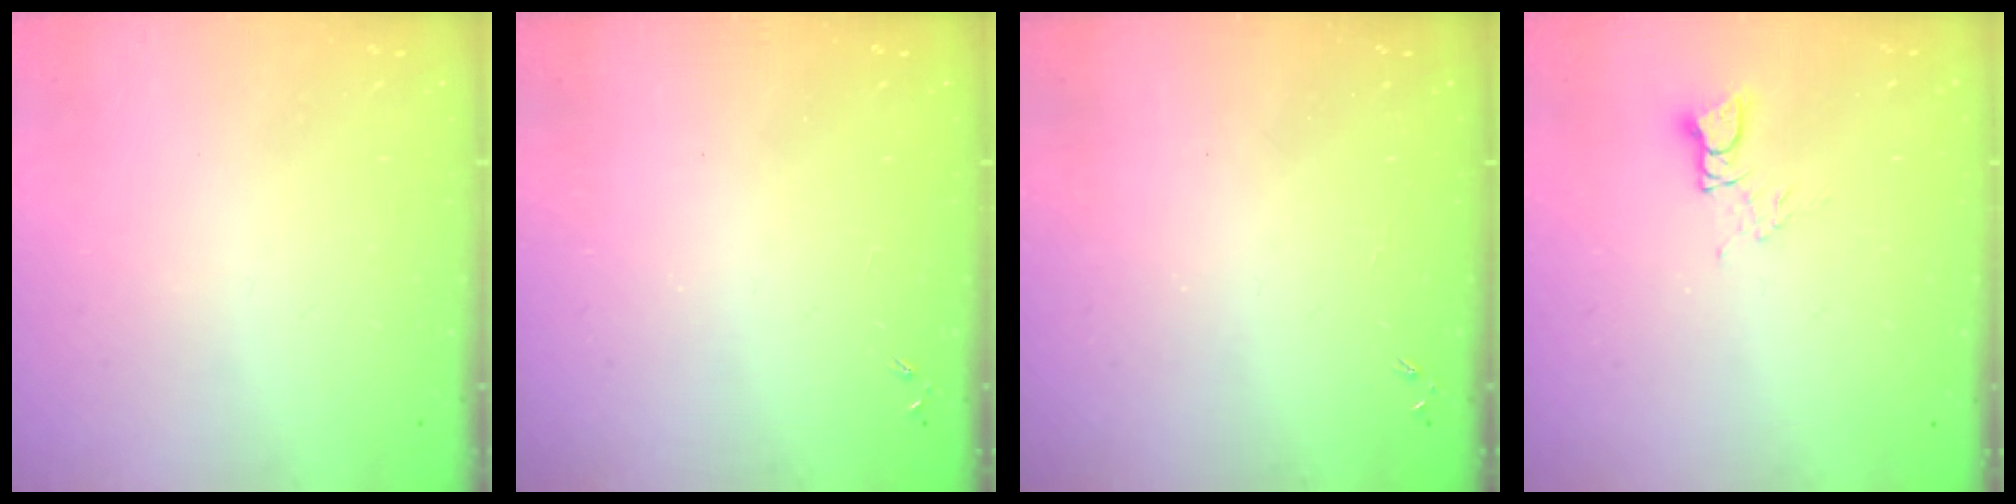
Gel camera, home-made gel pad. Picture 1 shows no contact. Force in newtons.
{"total": 0.0}
{"total": 0.0}
{"total": 2.9, "press": 2.9, "slide": 0.3}